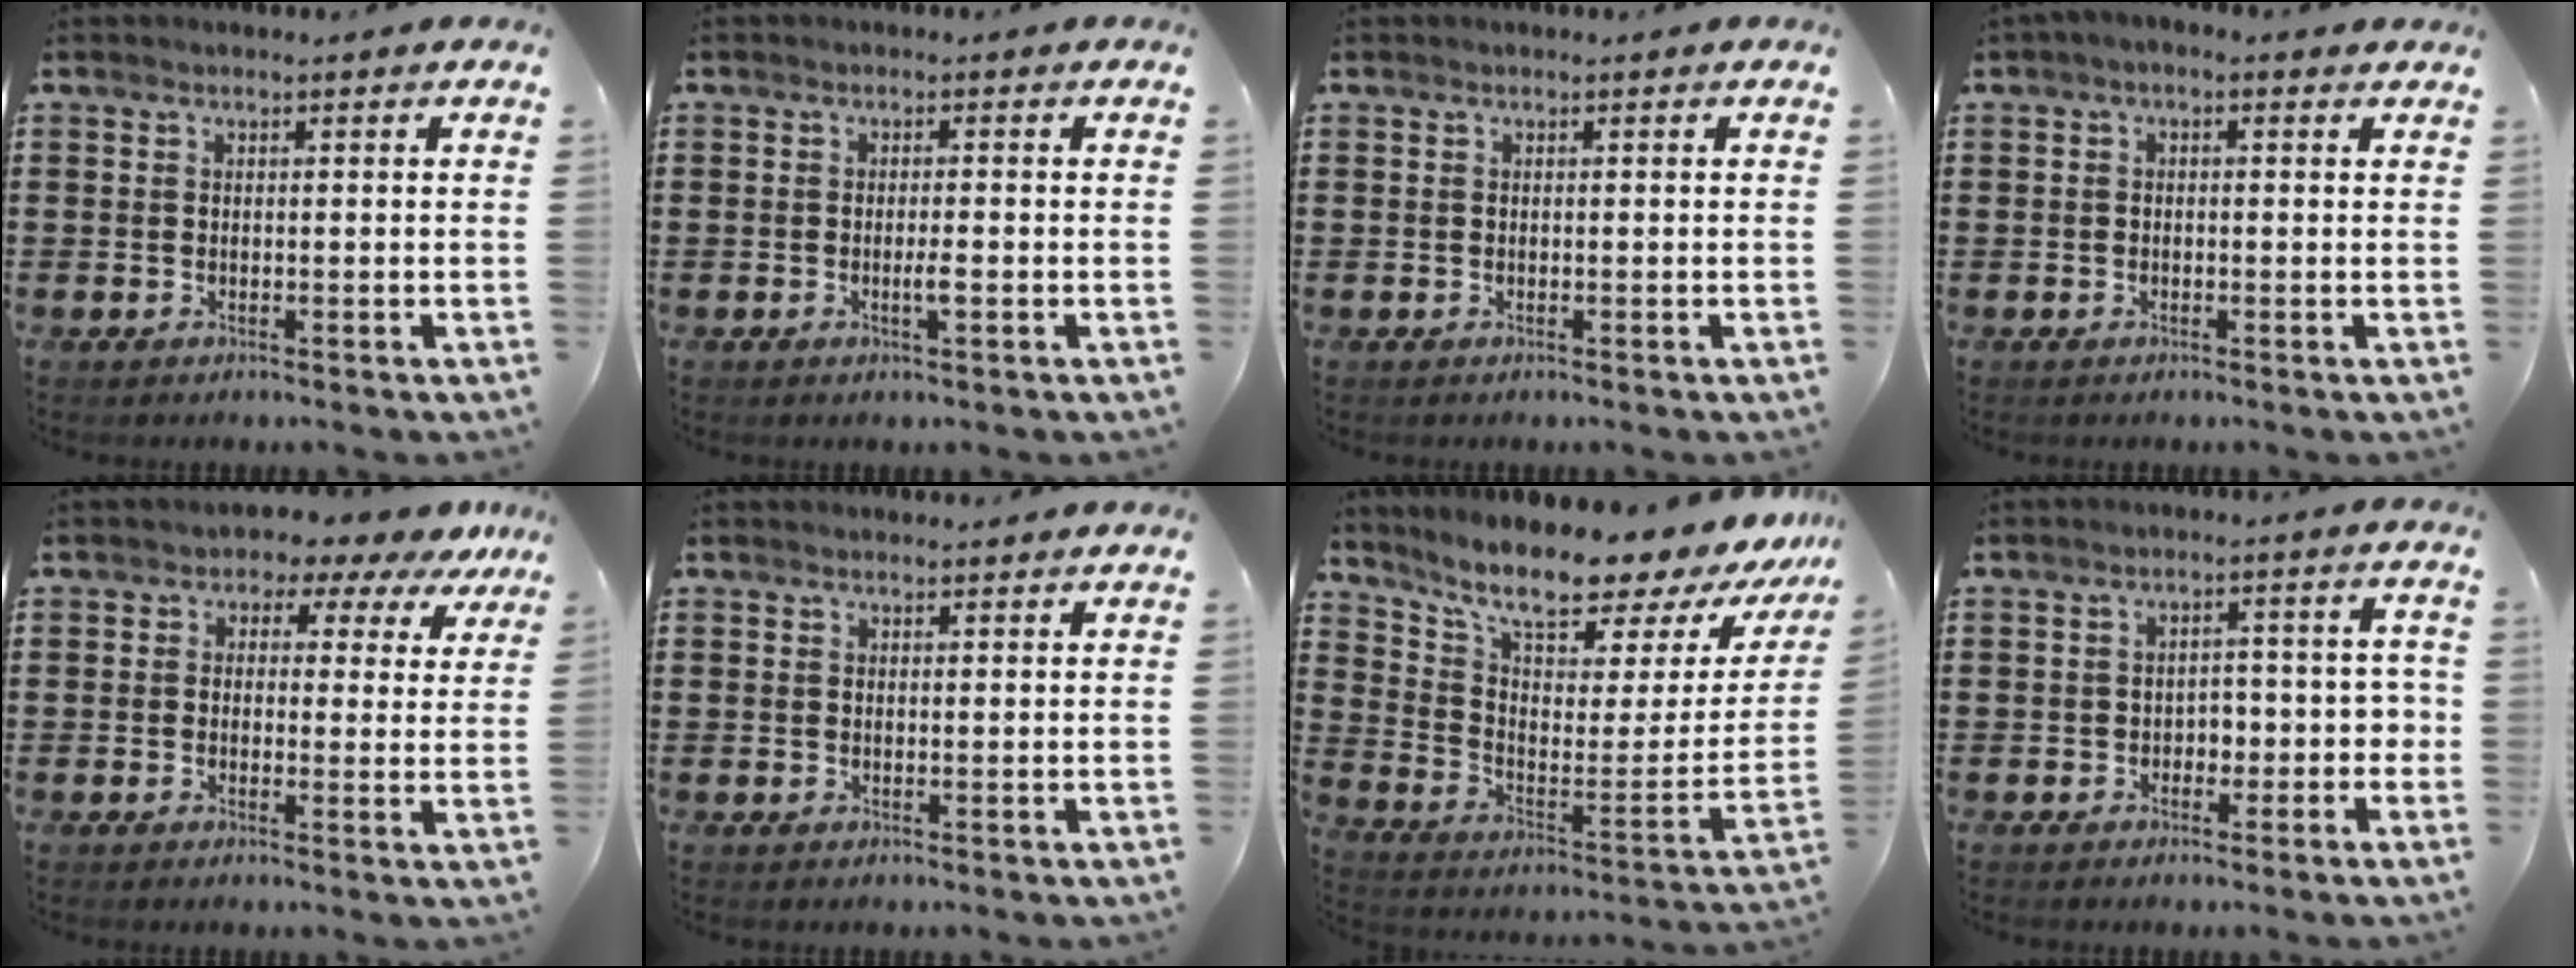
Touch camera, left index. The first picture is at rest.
{"total": 1.9, "force": [-0.6, 0.2, 1.8], "torque": [-0.033, 0.000, -0.010]}
{"total": 0.0}
{"total": 1.0, "force": [-0.5, 0.4, 0.7], "torque": [-0.015, 0.000, -0.010]}
{"total": 2.4, "force": [1.4, 1.9, 0.7], "torque": [-0.015, -0.011, 0.015]}
{"total": 0.8, "force": [0.8, 0.1, 0.2], "torque": [-0.004, 0.000, 0.015]}
{"total": 10.8, "force": [9.4, 1.5, 5.1], "torque": [-0.108, -0.083, 0.152]}
{"total": 3.1, "force": [-1.4, 2.2, 1.6], "torque": [-0.038, 0.008, -0.032]}